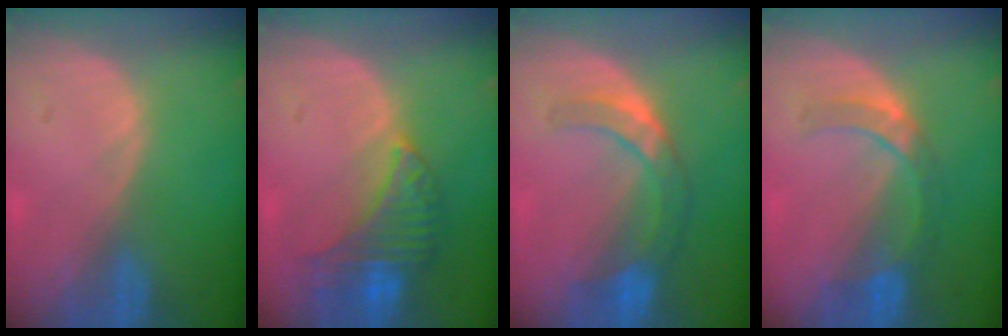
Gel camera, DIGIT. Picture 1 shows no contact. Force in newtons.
{"total": 7.6, "press": 7.2, "slide": 2.5}
{"total": 7.2, "press": 6.4, "slide": 3.3}
{"total": 5.0, "press": 4.9, "slide": 1.0}